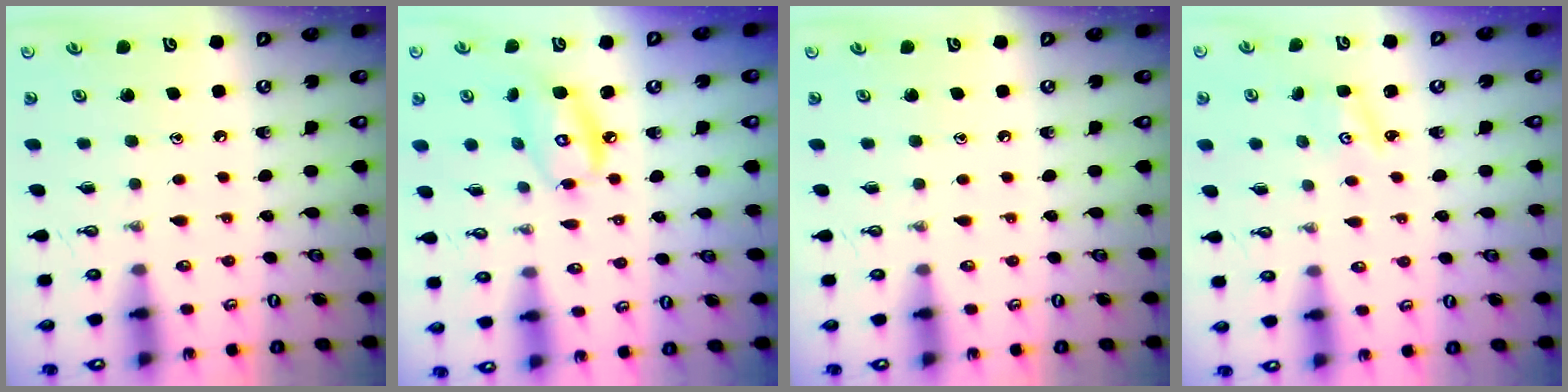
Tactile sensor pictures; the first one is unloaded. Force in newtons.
{"total": 9.9, "press": 9.9, "slide": 0.7}
{"total": 0.0}
{"total": 1.7, "press": 1.6, "slide": 0.3}